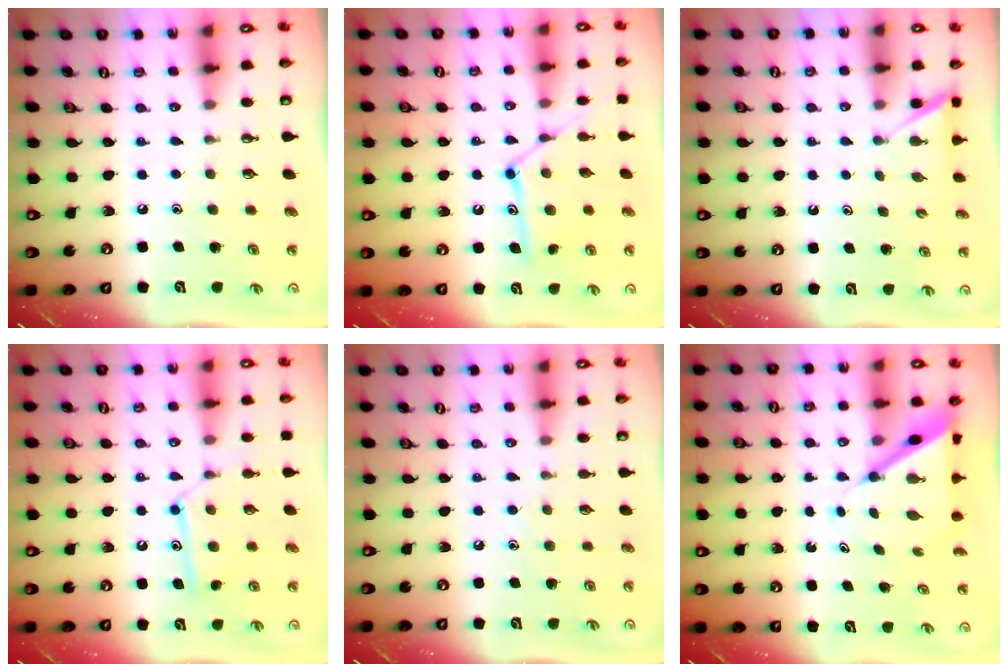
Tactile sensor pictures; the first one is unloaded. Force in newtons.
{"total": 12.5, "press": 12.5, "slide": 0.5}
{"total": 2.7, "press": 2.7, "slide": 0.2}
{"total": 11.8, "press": 11.8, "slide": 0.8}
{"total": 5.9, "press": 5.9, "slide": 0.6}
{"total": 7.5, "press": 7.4, "slide": 0.7}